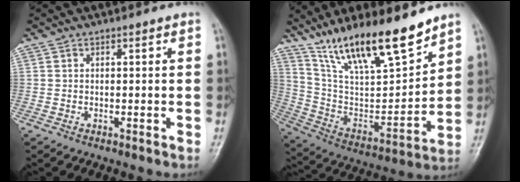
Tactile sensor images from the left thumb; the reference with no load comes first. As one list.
[{"total": 20.6, "force": [15.2, 5.2, 12.9], "torque": [-0.192, -0.071, 0.281]}]